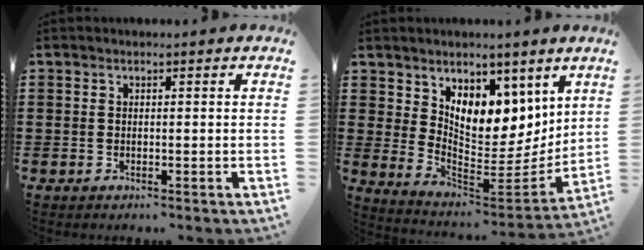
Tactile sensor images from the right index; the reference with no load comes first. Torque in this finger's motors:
{"motor_torque": [1.30, 0.78, 1.05, 0.21]}